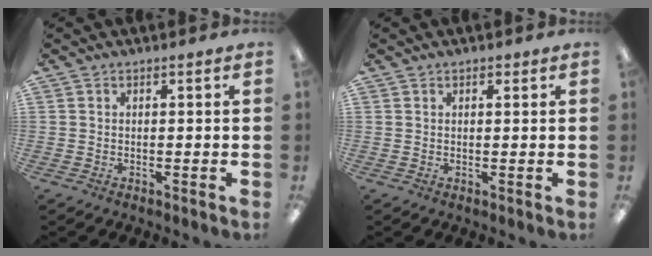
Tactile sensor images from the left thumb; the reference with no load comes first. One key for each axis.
{"total": 1.0, "fx": 0.7, "fy": 0.7, "fz": 0.4, "tx": -0.008, "ty": 0.003, "tz": 0.013}